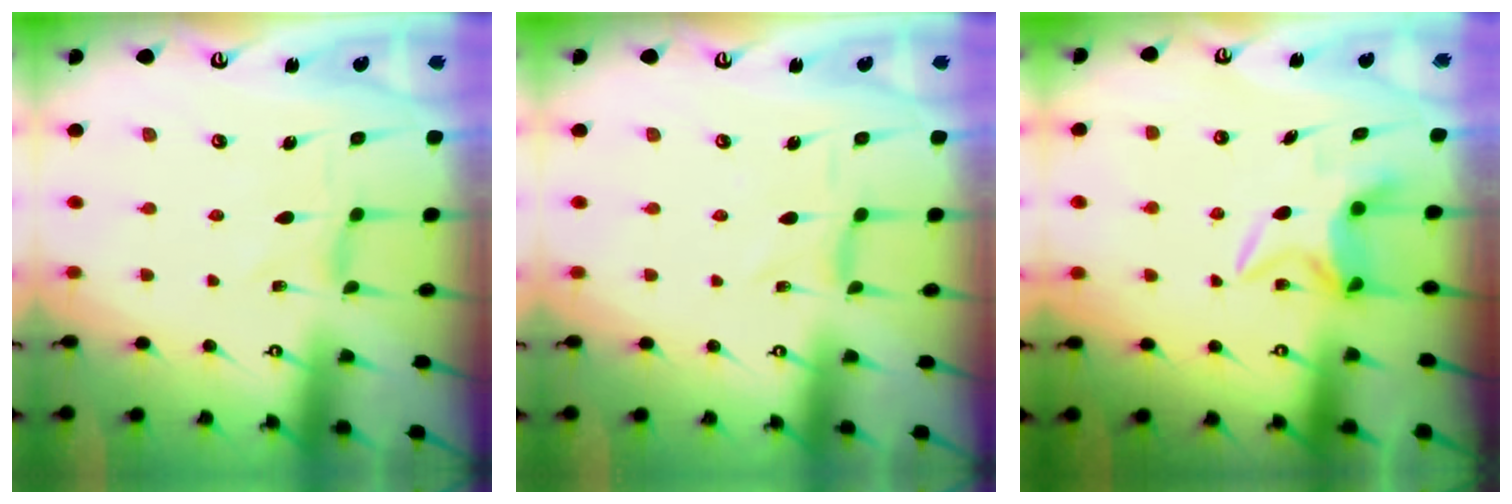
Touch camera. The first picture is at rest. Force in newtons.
{"total": 0.8, "press": 0.7, "slide": 0.3}
{"total": 5.9, "press": 5.9, "slide": 0.8}